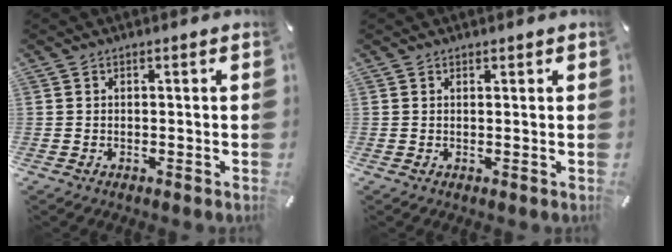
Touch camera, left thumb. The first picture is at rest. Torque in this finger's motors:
{"motor_torque": [-0.21, -0.15, 0.05, 0.17, 0.03]}